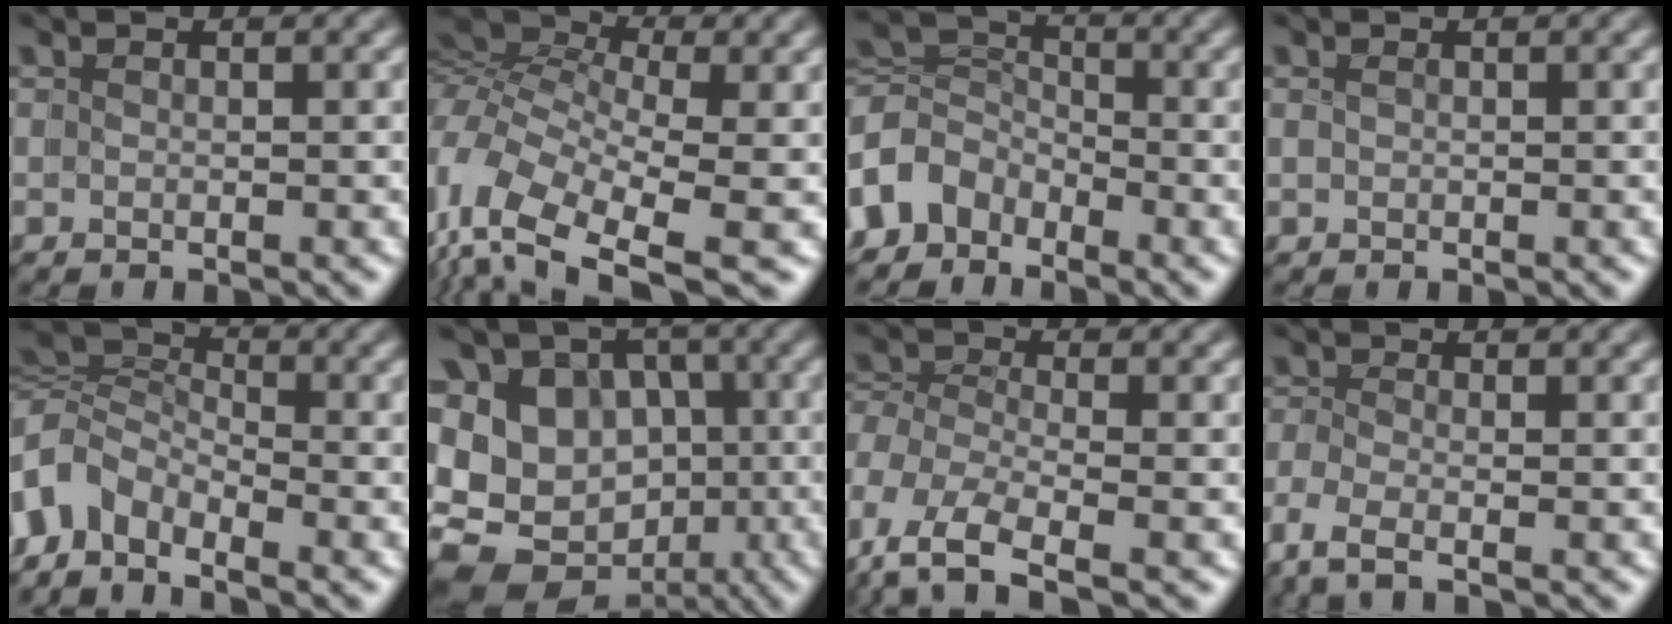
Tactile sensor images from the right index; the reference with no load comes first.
{"total": 8.6, "force": [-2.6, 5.3, 6.2], "torque": [-0.150, -0.036, -0.031]}
{"total": 6.4, "force": [-1.5, 5.8, 2.3], "torque": [-0.064, -0.027, -0.030]}
{"total": 1.0, "force": [0.1, -0.8, -0.6], "torque": [0.008, -0.009, 0.008]}
{"total": 6.9, "force": [-1.4, 5.8, 3.4], "torque": [-0.089, -0.020, -0.033]}
{"total": 17.5, "force": [-3.9, 15.2, 7.7], "torque": [-0.179, -0.075, -0.055]}
{"total": 5.9, "force": [-2.4, 3.9, 3.7], "torque": [-0.094, -0.038, -0.021]}
{"total": 3.5, "force": [-2.9, 0.7, 1.9], "torque": [-0.051, -0.011, -0.043]}